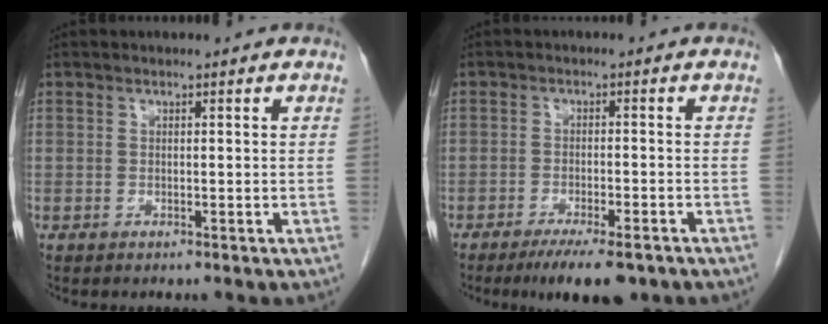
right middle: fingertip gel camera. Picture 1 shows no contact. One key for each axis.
{"total": 7.9, "fx": -5.8, "fy": 1.8, "fz": 5.1, "tx": -0.069, "ty": -0.012, "tz": -0.085}